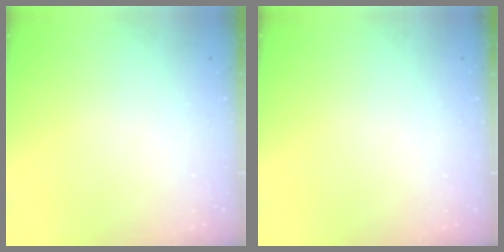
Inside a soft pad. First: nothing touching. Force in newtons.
{"total": 0.0}